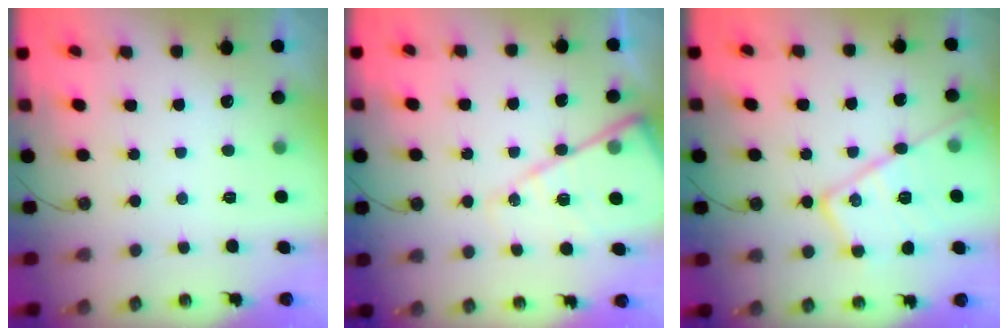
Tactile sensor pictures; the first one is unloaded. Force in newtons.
{"total": 15.0, "press": 15.0, "slide": 1.5}
{"total": 18.3, "press": 18.3, "slide": 1.0}